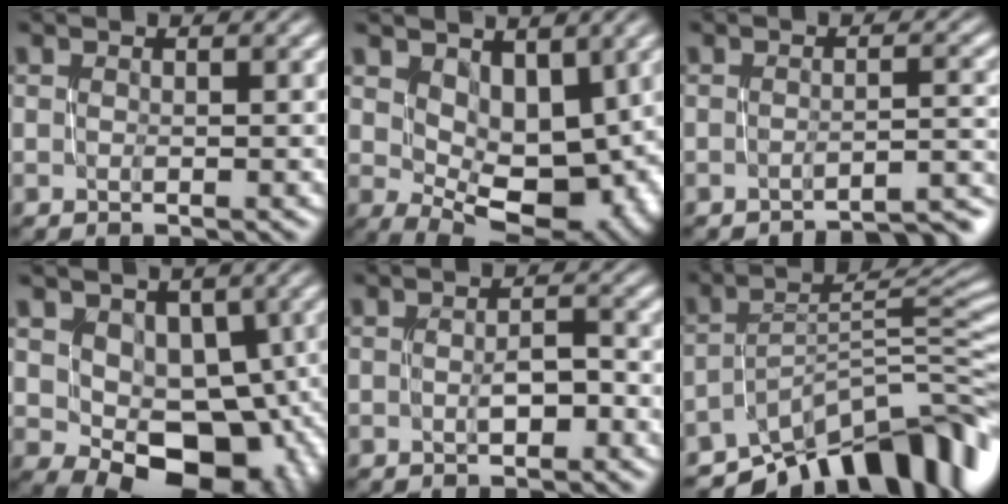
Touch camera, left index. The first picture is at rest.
{"total": 8.7, "force": [1.5, 5.7, 6.4], "torque": [-0.090, -0.024, 0.049]}
{"total": 4.4, "force": [-3.8, 0.8, 2.0], "torque": [-0.010, 0.013, -0.047]}
{"total": 9.4, "force": [-0.5, 6.8, 6.4], "torque": [-0.075, -0.017, 0.000]}
{"total": 1.8, "force": [-0.7, 0.7, 1.4], "torque": [-0.026, 0.005, -0.012]}
{"total": 10.7, "force": [-8.6, 3.1, 5.6], "torque": [-0.065, 0.023, -0.151]}